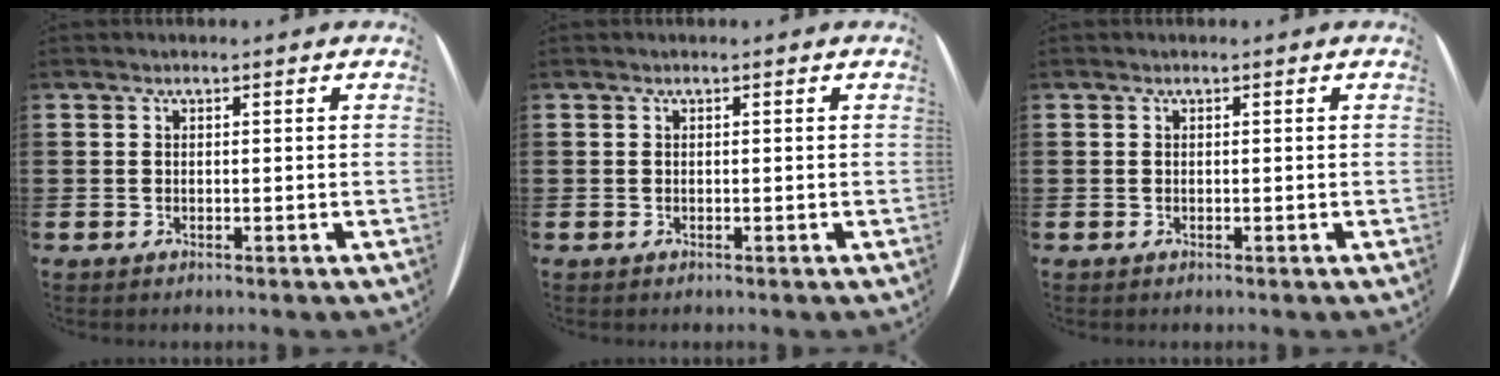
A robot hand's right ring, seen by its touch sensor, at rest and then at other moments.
{"total": 0.0}
{"total": 0.0}